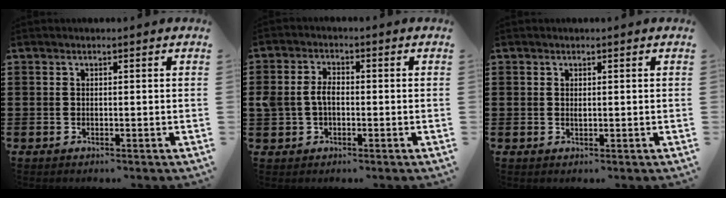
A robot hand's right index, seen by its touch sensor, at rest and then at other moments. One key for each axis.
{"total": 3.8, "fx": -0.3, "fy": 2.6, "fz": 2.7, "tx": -0.077, "ty": -0.001, "tz": -0.014}
{"total": 0.5, "fx": 0.2, "fy": 0.4, "fz": 0.3, "tx": -0.007, "ty": 0.001, "tz": 0.004}